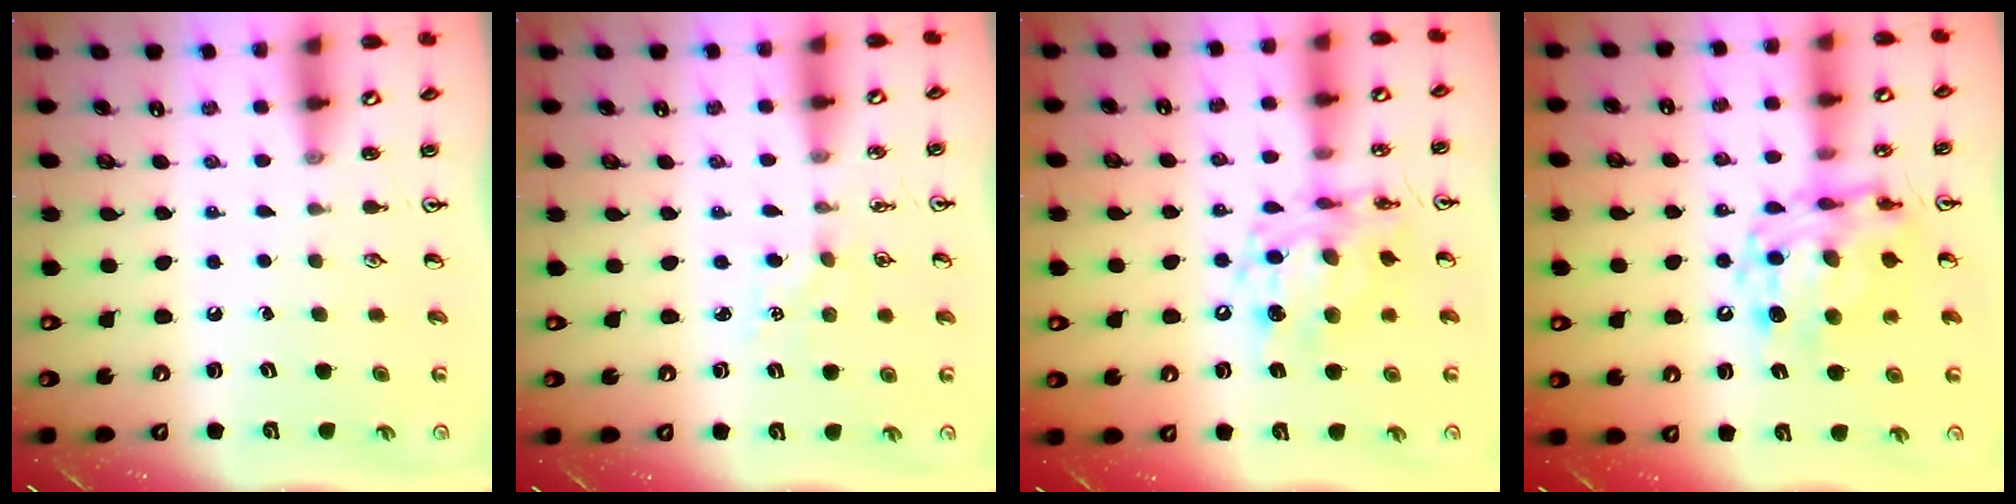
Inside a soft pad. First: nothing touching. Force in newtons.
{"total": 2.4, "press": 2.3, "slide": 0.3}
{"total": 11.9, "press": 11.9, "slide": 1.1}
{"total": 13.6, "press": 13.5, "slide": 1.4}